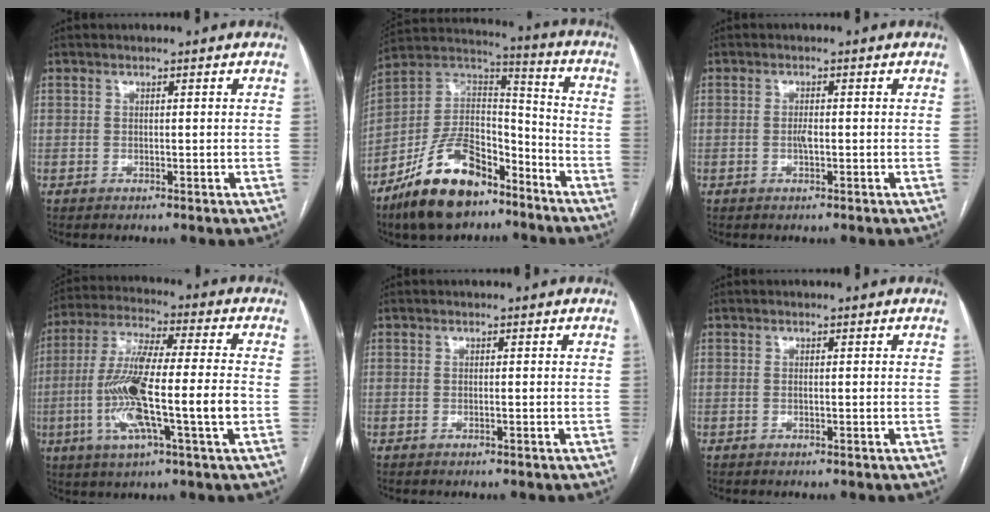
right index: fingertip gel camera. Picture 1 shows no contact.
{"total": 17.5, "force": [-11.6, 7.7, 10.6], "torque": [-0.206, 0.024, -0.208]}
{"total": 1.3, "force": [-0.2, 0.3, 1.3], "torque": [-0.026, 0.000, -0.004]}
{"total": 15.8, "force": [-3.4, 1.0, 15.4], "torque": [-0.300, -0.001, -0.066]}
{"total": 0.0}
{"total": 0.0}